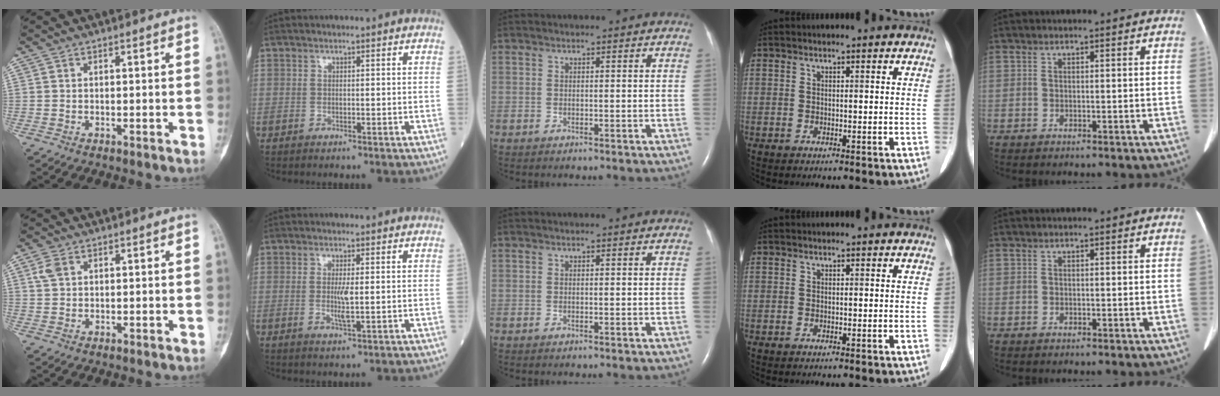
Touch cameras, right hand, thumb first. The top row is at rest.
{"thumb": {"total": 2.3, "force": [0.9, 1.6, 1.5], "torque": [-0.032, 0.007, 0.017]}, "index": {"total": 2.6, "force": [0.0, 0.2, 2.6], "torque": [-0.059, -0.005, 0.001]}}